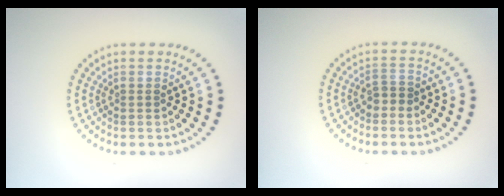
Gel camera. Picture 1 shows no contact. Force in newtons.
{"total": 1.2, "press": 1.0, "slide": 0.6}